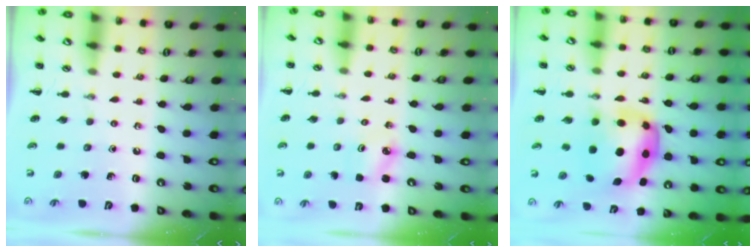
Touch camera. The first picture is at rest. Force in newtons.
{"total": 2.3, "press": 2.3, "slide": 0.4}
{"total": 6.6, "press": 6.4, "slide": 1.5}